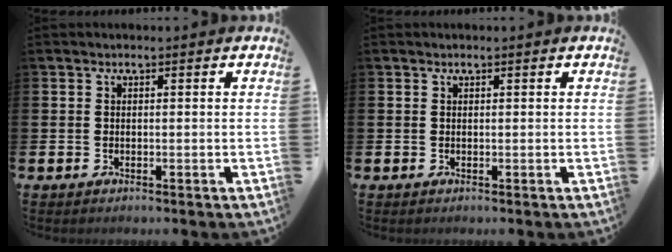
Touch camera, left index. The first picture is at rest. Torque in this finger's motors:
{"motor_torque": [0.04, 0.01, -0.02, 0.02]}